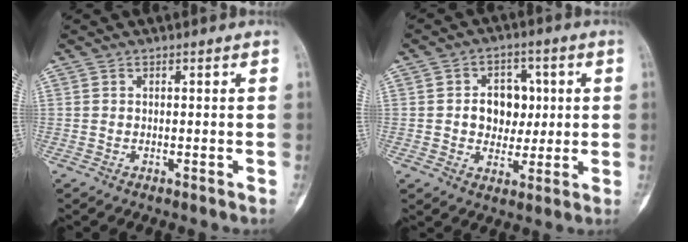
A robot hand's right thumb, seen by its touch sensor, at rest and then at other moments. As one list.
[{"total": 8.4, "force": [0.9, 6.6, 5.1], "torque": [-0.027, 0.005, 0.015]}]